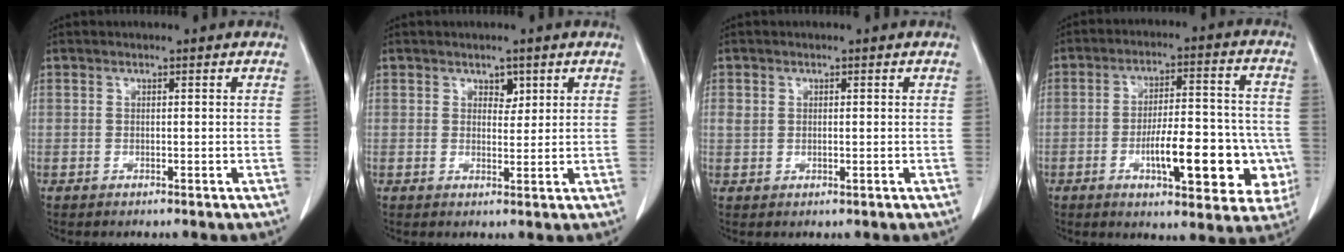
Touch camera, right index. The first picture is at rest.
{"total": 2.0, "force": [1.2, 1.3, 1.0], "torque": [-0.009, -0.003, 0.018]}
{"total": 1.7, "force": [0.3, 1.3, 1.0], "torque": [-0.025, 0.003, 0.008]}
{"total": 15.8, "force": [-4.8, 5.1, 14.1], "torque": [-0.179, 0.024, -0.061]}